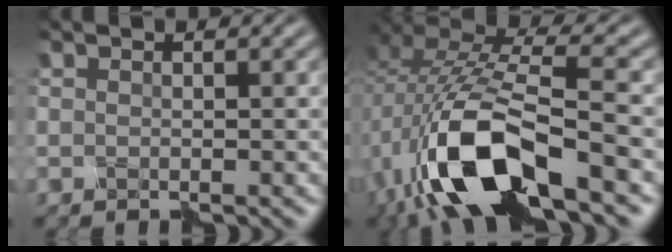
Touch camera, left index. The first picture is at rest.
{"total": 11.0, "force": [-5.7, 3.7, 8.6], "torque": [-0.190, 0.011, -0.113]}